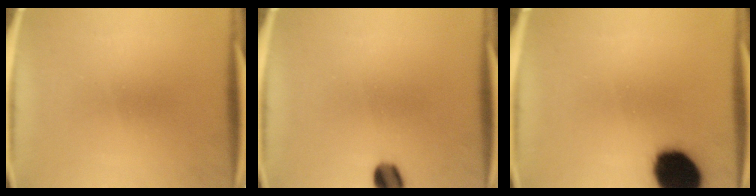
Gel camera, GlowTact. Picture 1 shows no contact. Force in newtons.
{"total": 4.5}
{"total": 16.9}